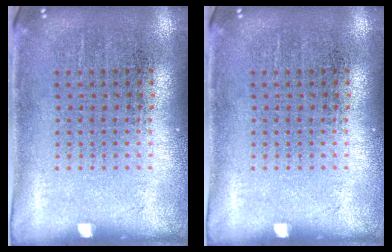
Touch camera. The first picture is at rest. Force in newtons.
{"total": 0.0}